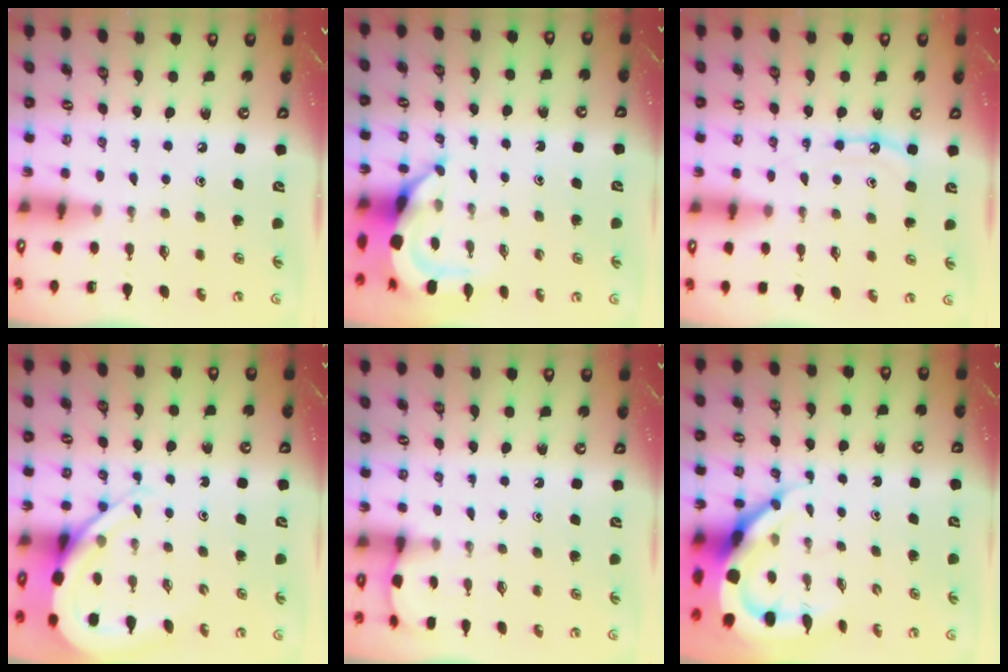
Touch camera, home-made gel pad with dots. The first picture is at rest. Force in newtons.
{"total": 6.1, "press": 6.0, "slide": 0.5}
{"total": 8.8, "press": 8.8, "slide": 0.5}
{"total": 8.7, "press": 8.6, "slide": 0.7}
{"total": 1.9, "press": 1.9, "slide": 0.2}
{"total": 10.9, "press": 10.8, "slide": 1.2}